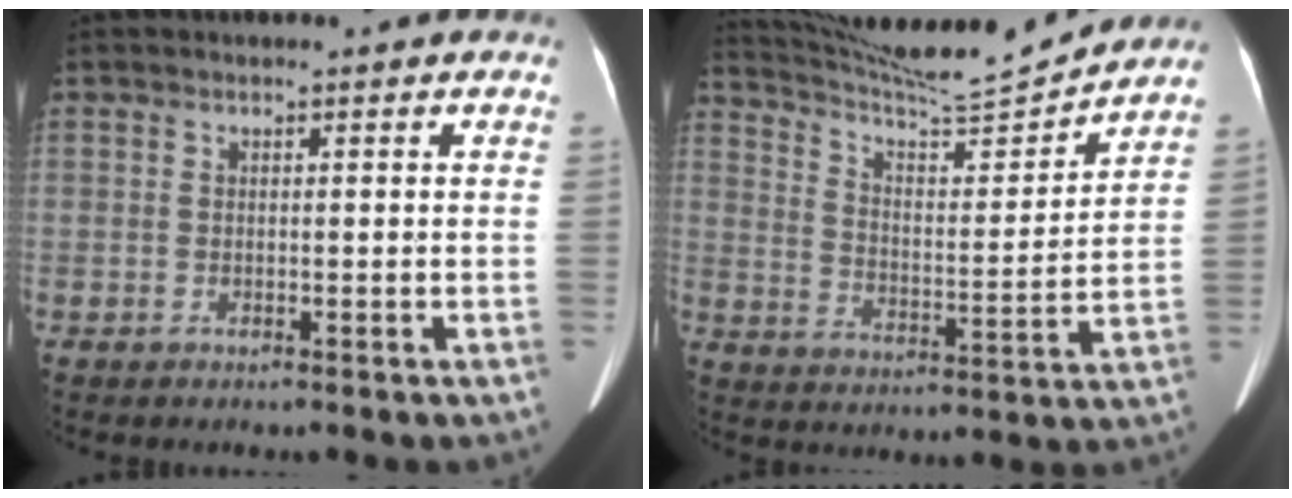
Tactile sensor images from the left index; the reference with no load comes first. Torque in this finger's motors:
{"motor_torque": [0.49, -1.65, 0.06, 0.03]}